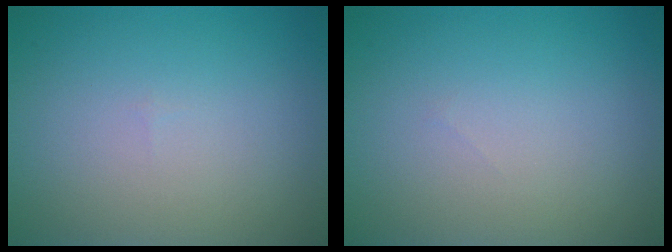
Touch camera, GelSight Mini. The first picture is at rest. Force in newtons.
{"total": 0.0}